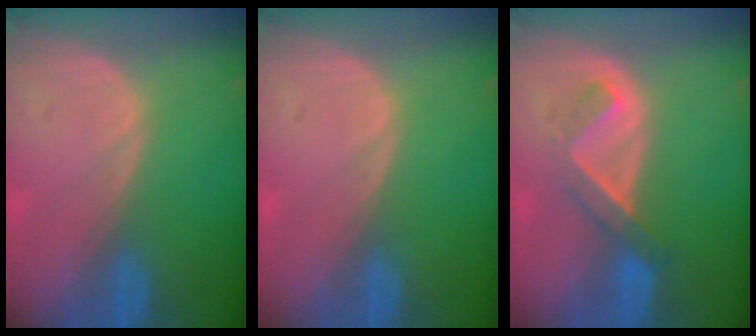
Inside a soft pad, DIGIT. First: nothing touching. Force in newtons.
{"total": 0.0}
{"total": 5.1, "press": 4.4, "slide": 2.6}